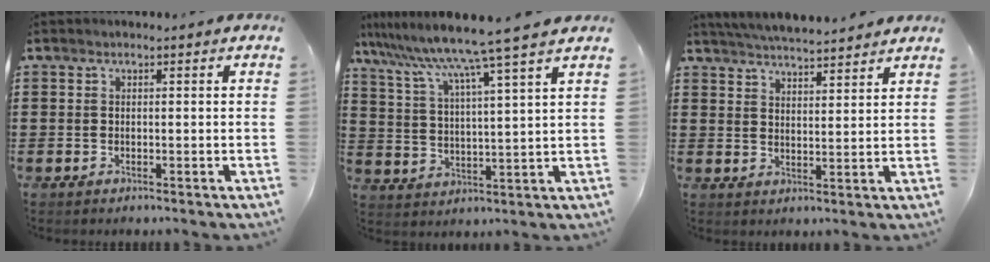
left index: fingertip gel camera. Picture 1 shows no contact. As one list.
[{"total": 8.8, "force": [7.4, -1.7, 4.4], "torque": [-0.115, -0.047, 0.118]}, {"total": 4.7, "force": [4.6, -0.3, 0.8], "torque": [-0.031, -0.021, 0.081]}]